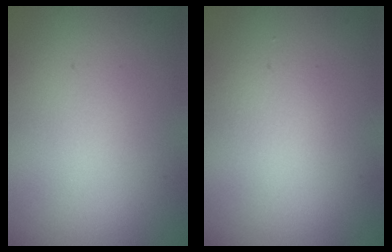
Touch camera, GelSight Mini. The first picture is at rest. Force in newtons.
{"total": 1.4, "press": 1.4, "slide": 0.1}